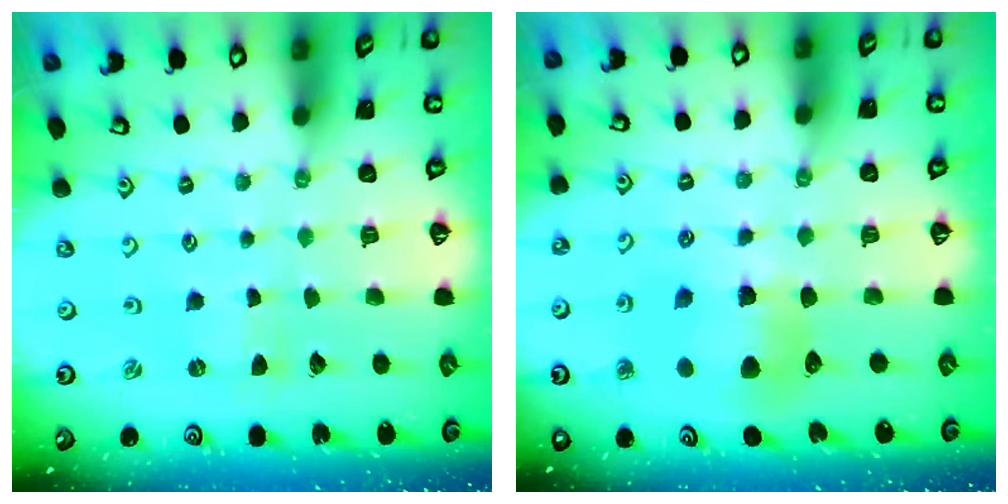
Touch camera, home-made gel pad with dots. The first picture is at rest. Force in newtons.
{"total": 7.5, "press": 7.5, "slide": 1.0}